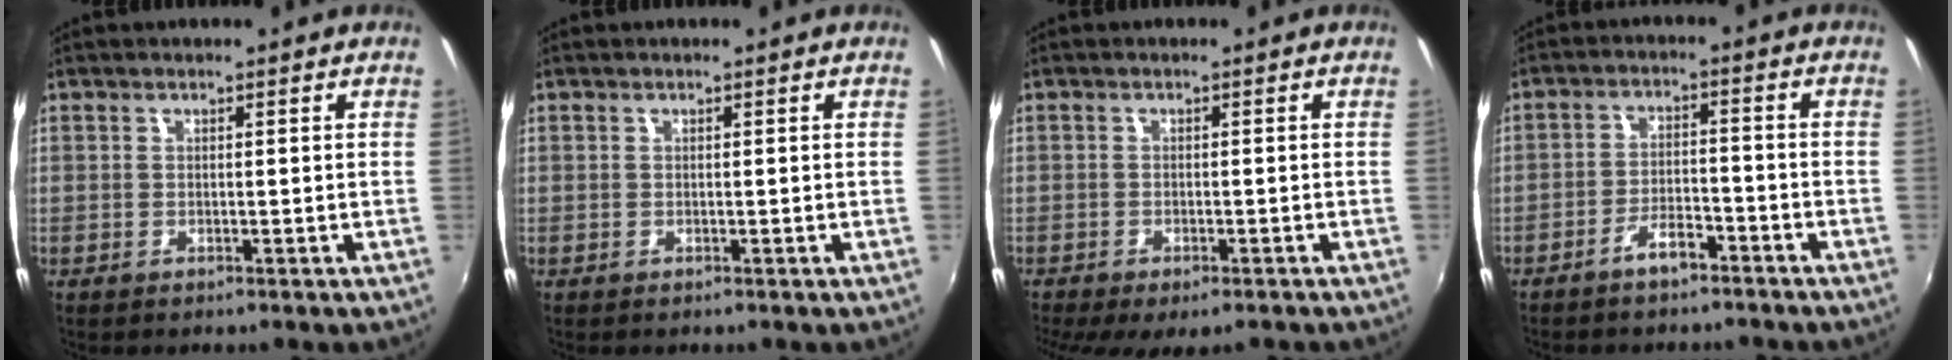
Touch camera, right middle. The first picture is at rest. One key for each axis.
{"total": 0.0}
{"total": 6.6, "fx": -4.9, "fy": 2.1, "fz": 3.9, "tx": -0.088, "ty": -0.031, "tz": -0.073}
{"total": 4.8, "fx": -3.8, "fy": 1.7, "fz": 2.3, "tx": -0.056, "ty": 0.010, "tz": -0.061}